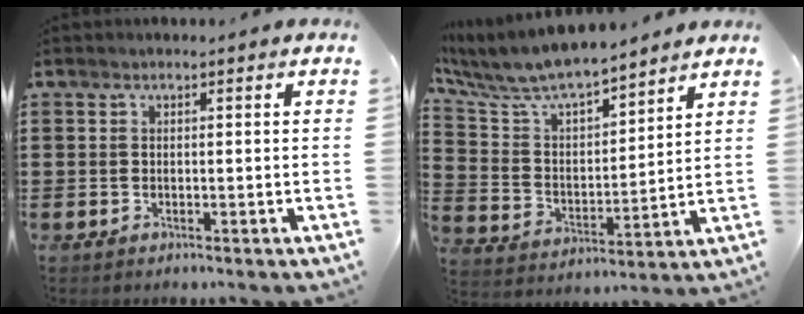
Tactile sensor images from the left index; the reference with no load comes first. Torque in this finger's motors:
{"motor_torque": [0.90, -0.80, 0.42, 0.09]}